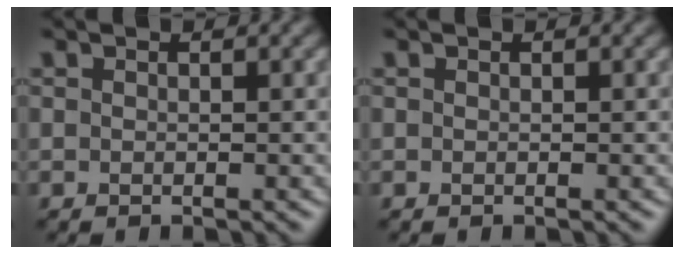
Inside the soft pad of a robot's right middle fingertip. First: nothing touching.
{"total": 0.0}